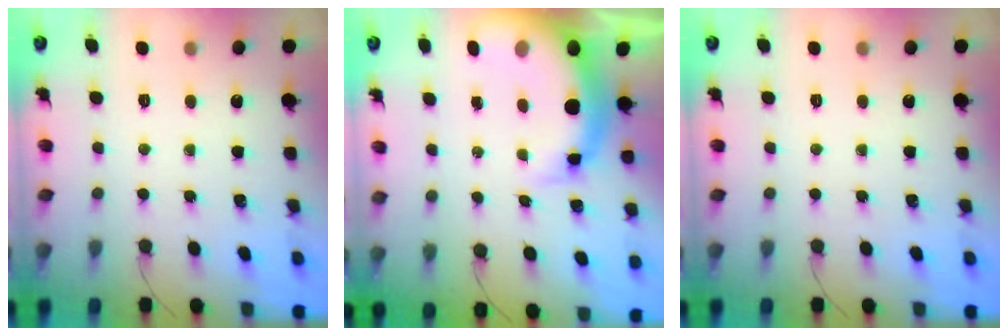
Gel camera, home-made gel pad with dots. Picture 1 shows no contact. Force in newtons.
{"total": 10.9, "press": 10.5, "slide": 3.0}
{"total": 0.0}